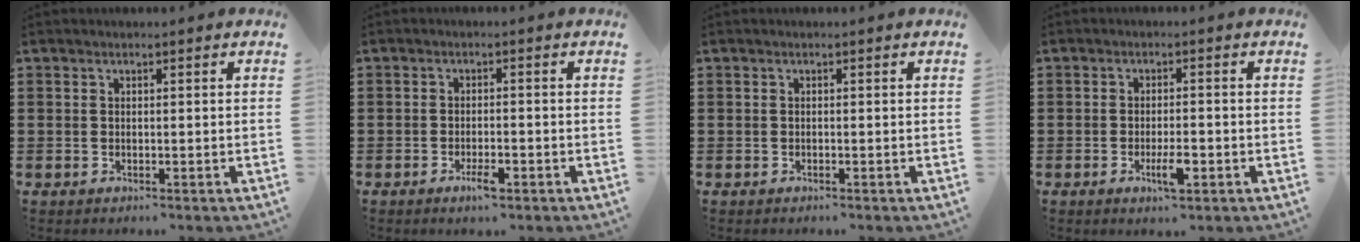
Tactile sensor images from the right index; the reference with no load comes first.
{"total": 2.8, "force": [-1.5, 0.8, 2.2], "torque": [-0.044, -0.002, -0.028]}
{"total": 0.0}
{"total": 3.9, "force": [-1.5, 1.2, 3.4], "torque": [-0.062, 0.001, -0.027]}